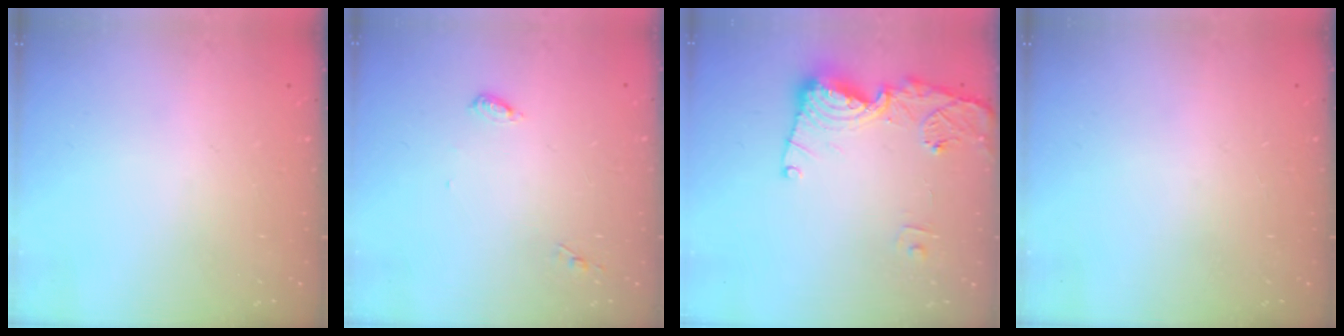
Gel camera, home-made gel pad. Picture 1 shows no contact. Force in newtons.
{"total": 4.6, "press": 4.6, "slide": 0.4}
{"total": 13.6, "press": 13.5, "slide": 1.8}
{"total": 0.0}